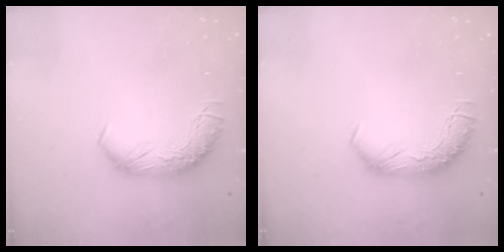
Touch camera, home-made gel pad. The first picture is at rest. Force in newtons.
{"total": 0.0}